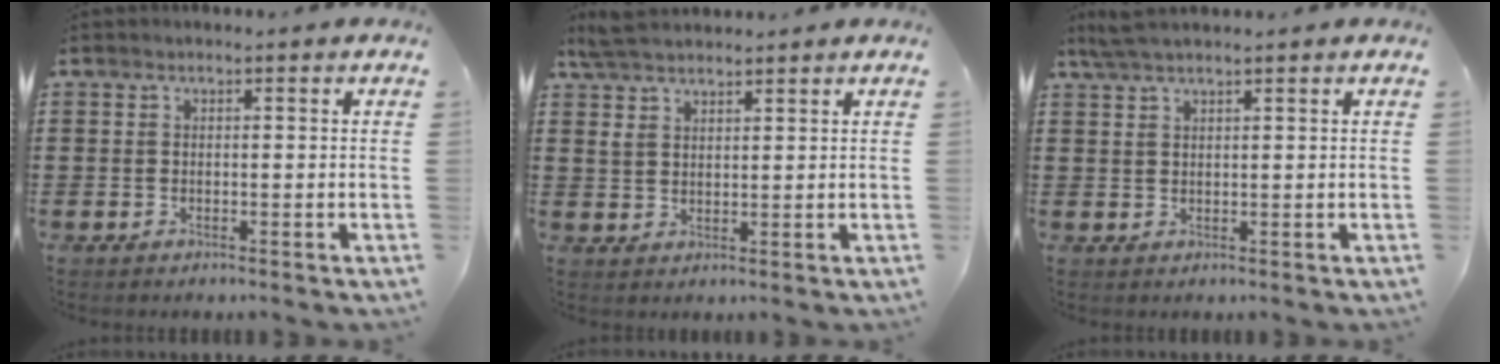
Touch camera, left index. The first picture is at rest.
{"total": 4.2, "force": [3.5, 1.5, 1.8], "torque": [-0.045, 0.002, 0.067]}
{"total": 2.8, "force": [2.2, 0.2, 1.7], "torque": [-0.037, 0.004, 0.042]}